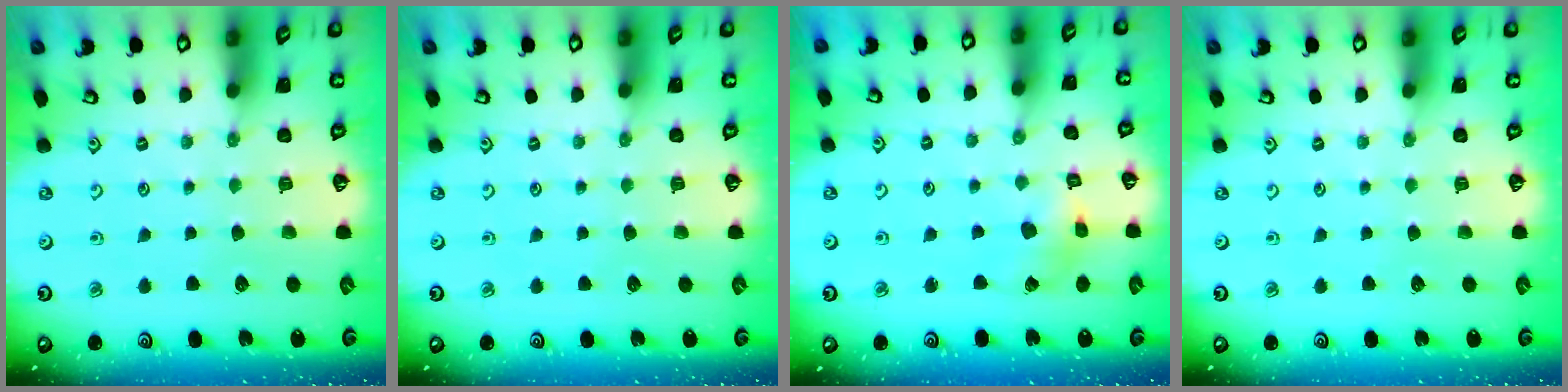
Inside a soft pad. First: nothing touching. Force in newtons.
{"total": 0.0}
{"total": 4.3, "press": 4.3, "slide": 0.4}
{"total": 0.0}